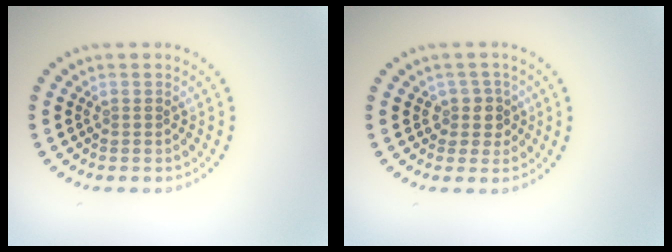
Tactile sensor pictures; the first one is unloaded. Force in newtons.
{"total": 2.0, "press": 1.6, "slide": 1.3}